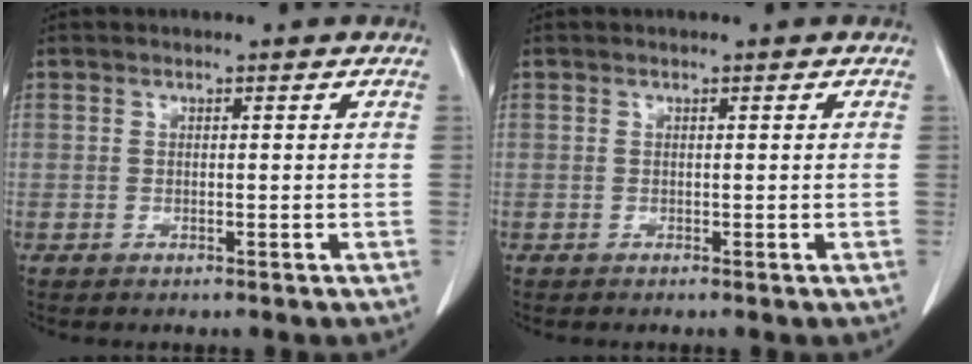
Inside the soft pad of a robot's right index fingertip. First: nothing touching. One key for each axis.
{"total": 0.0}